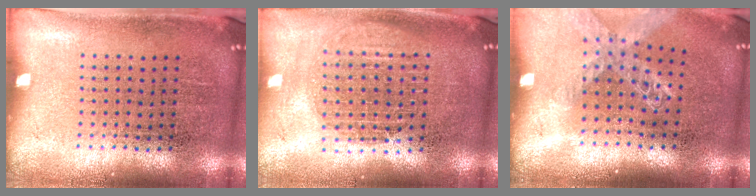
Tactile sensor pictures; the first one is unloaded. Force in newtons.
{"total": 1.7, "press": 1.5, "slide": 0.8}
{"total": 1.4, "press": 1.3, "slide": 0.4}